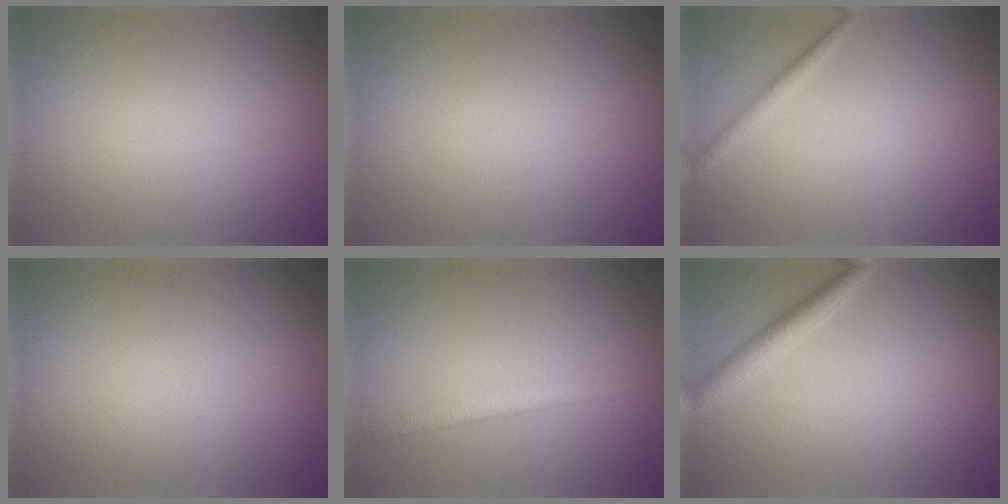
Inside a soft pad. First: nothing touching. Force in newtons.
{"total": 0.0}
{"total": 1.1, "press": 1.1, "slide": 0.1}
{"total": 0.0}
{"total": 1.7, "press": 1.7, "slide": 0.0}
{"total": 2.2, "press": 2.2, "slide": 0.2}